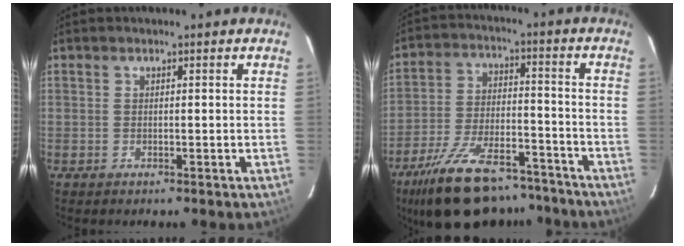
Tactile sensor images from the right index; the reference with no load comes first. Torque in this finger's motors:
{"motor_torque": [1.41, -0.73, 0.56, 0.16]}